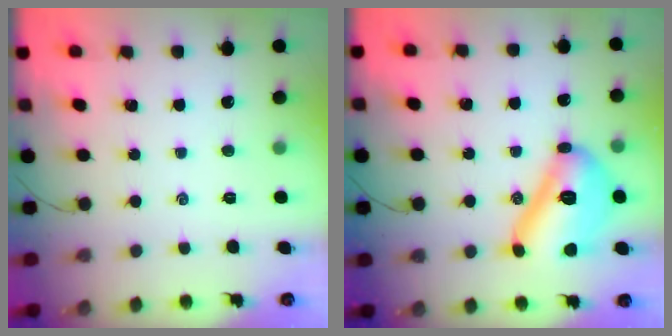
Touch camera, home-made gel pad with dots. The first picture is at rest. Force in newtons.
{"total": 17.7, "press": 17.7, "slide": 1.1}